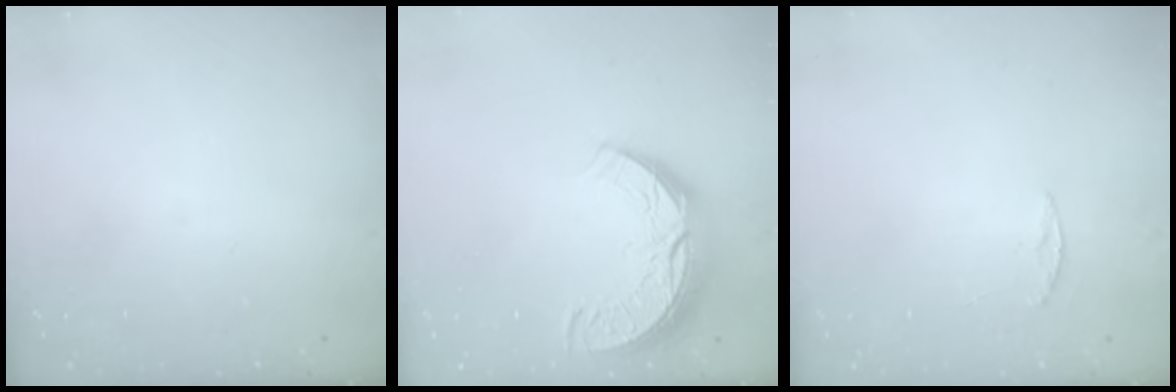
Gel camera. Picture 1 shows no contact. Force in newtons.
{"total": 11.4, "press": 11.4, "slide": 0.8}
{"total": 3.3, "press": 3.3, "slide": 0.4}